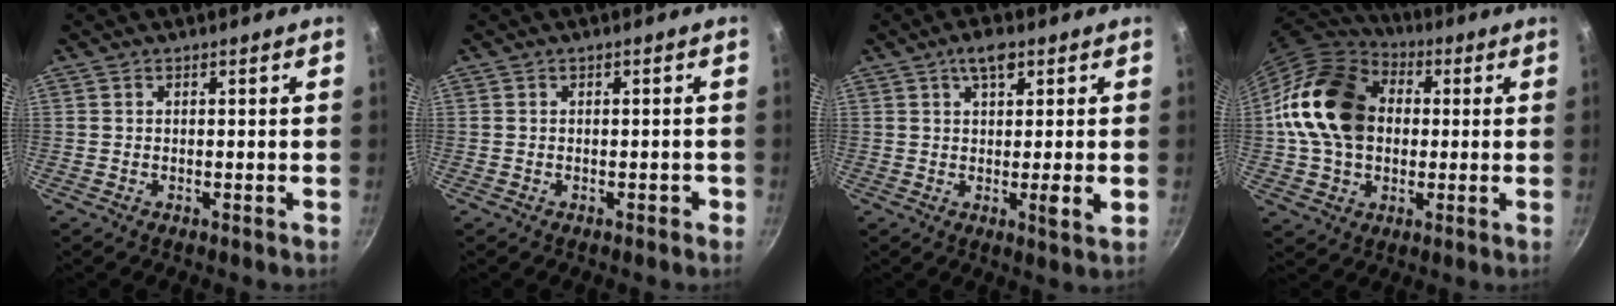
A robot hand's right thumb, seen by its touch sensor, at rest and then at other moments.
{"total": 1.2, "force": [-0.6, 0.7, 0.8], "torque": [0.001, 0.012, -0.006]}
{"total": 6.8, "force": [1.8, 2.0, 6.3], "torque": [-0.091, -0.008, 0.021]}
{"total": 20.2, "force": [2.0, 15.1, 13.3], "torque": [-0.224, 0.032, 0.028]}